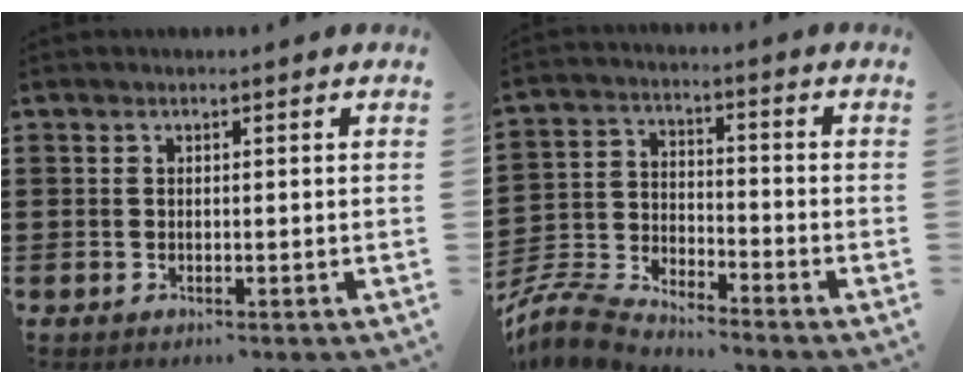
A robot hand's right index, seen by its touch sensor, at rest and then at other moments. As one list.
[{"total": 6.8, "force": [-6.7, 0.6, 1.4], "torque": [-0.059, -0.004, -0.142]}]